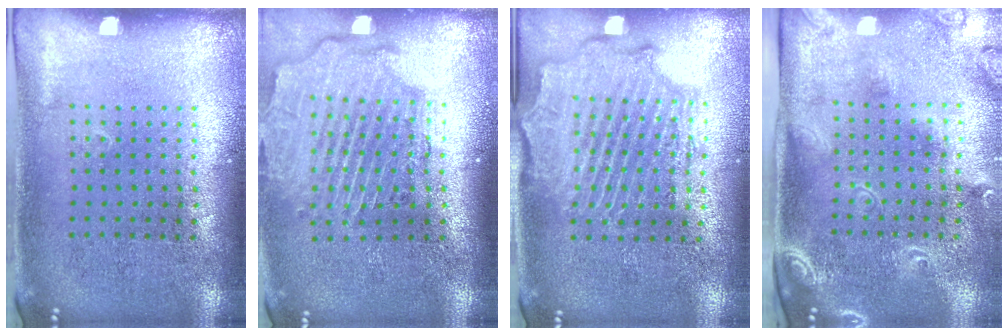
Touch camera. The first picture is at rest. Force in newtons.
{"total": 2.6, "press": 2.2, "slide": 1.4}
{"total": 2.2, "press": 2.1, "slide": 0.5}
{"total": 2.4, "press": 1.8, "slide": 1.6}